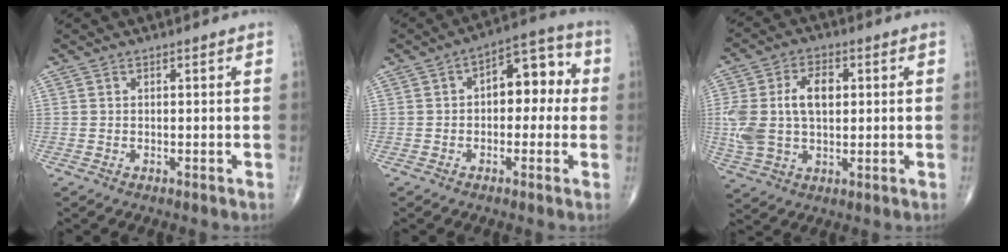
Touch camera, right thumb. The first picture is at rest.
{"total": 9.6, "force": [0.6, 5.8, 7.7], "torque": [-0.067, 0.033, -0.003]}
{"total": 12.7, "force": [1.5, 7.7, 10.0], "torque": [-0.201, 0.016, 0.032]}